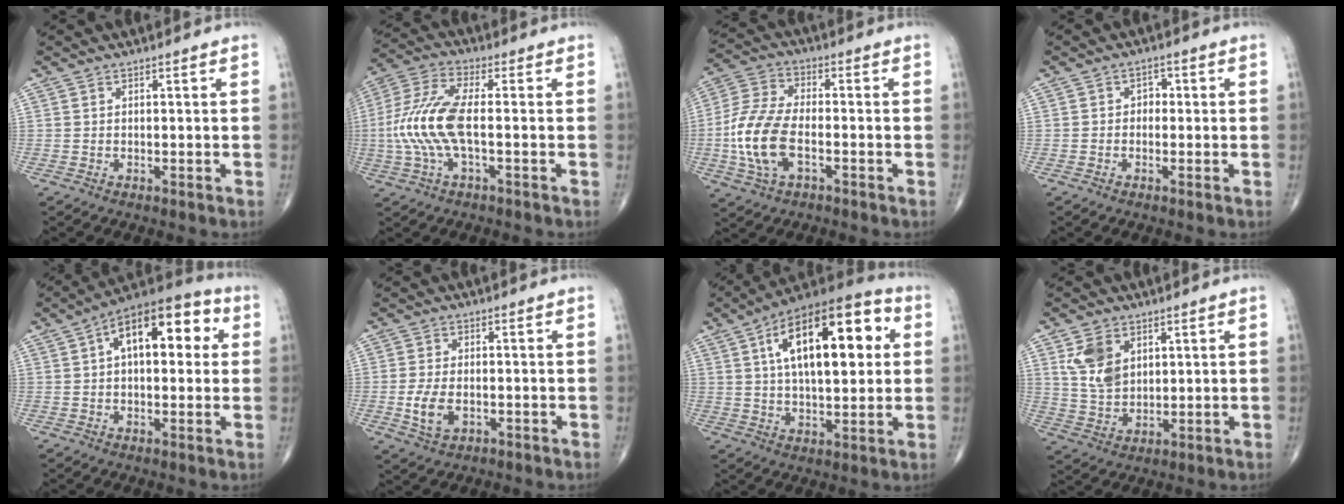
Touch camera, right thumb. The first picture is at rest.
{"total": 12.1, "force": [-1.3, 4.2, 11.3], "torque": [-0.270, 0.025, -0.028]}
{"total": 12.8, "force": [-3.0, 6.6, 10.6], "torque": [-0.230, 0.018, -0.060]}
{"total": 2.1, "force": [-0.2, 1.7, 1.2], "torque": [-0.001, 0.008, -0.011]}
{"total": 16.1, "force": [3.9, 8.2, 13.2], "torque": [-0.166, 0.035, 0.050]}
{"total": 5.4, "force": [-1.2, 3.2, 4.2], "torque": [-0.086, 0.000, -0.018]}
{"total": 22.6, "force": [5.8, 10.1, 19.4], "torque": [-0.286, 0.015, 0.082]}
{"total": 7.9, "force": [3.2, 5.3, 5.0], "torque": [-0.080, -0.013, 0.072]}